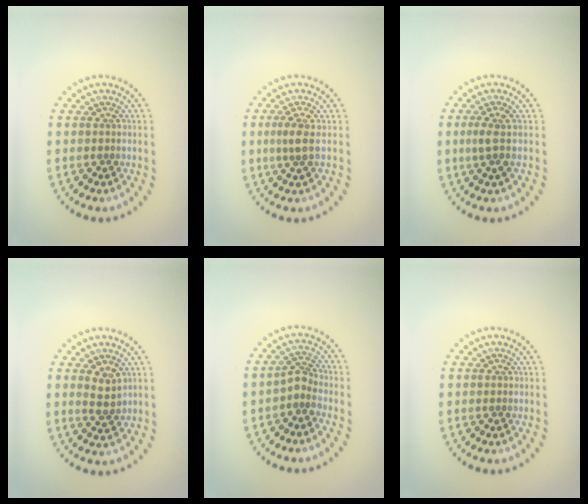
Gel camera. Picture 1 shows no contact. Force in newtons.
{"total": 1.8, "press": 1.5, "slide": 1.1}
{"total": 1.7, "press": 1.3, "slide": 1.0}
{"total": 2.2, "press": 2.1, "slide": 0.8}
{"total": 1.9, "press": 1.4, "slide": 1.2}
{"total": 0.0}